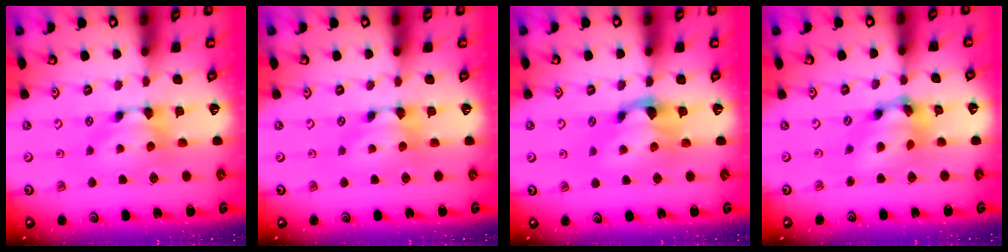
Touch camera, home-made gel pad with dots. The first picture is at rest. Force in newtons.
{"total": 0.0}
{"total": 1.4, "press": 0.9, "slide": 1.0}
{"total": 6.0, "press": 5.6, "slide": 2.2}